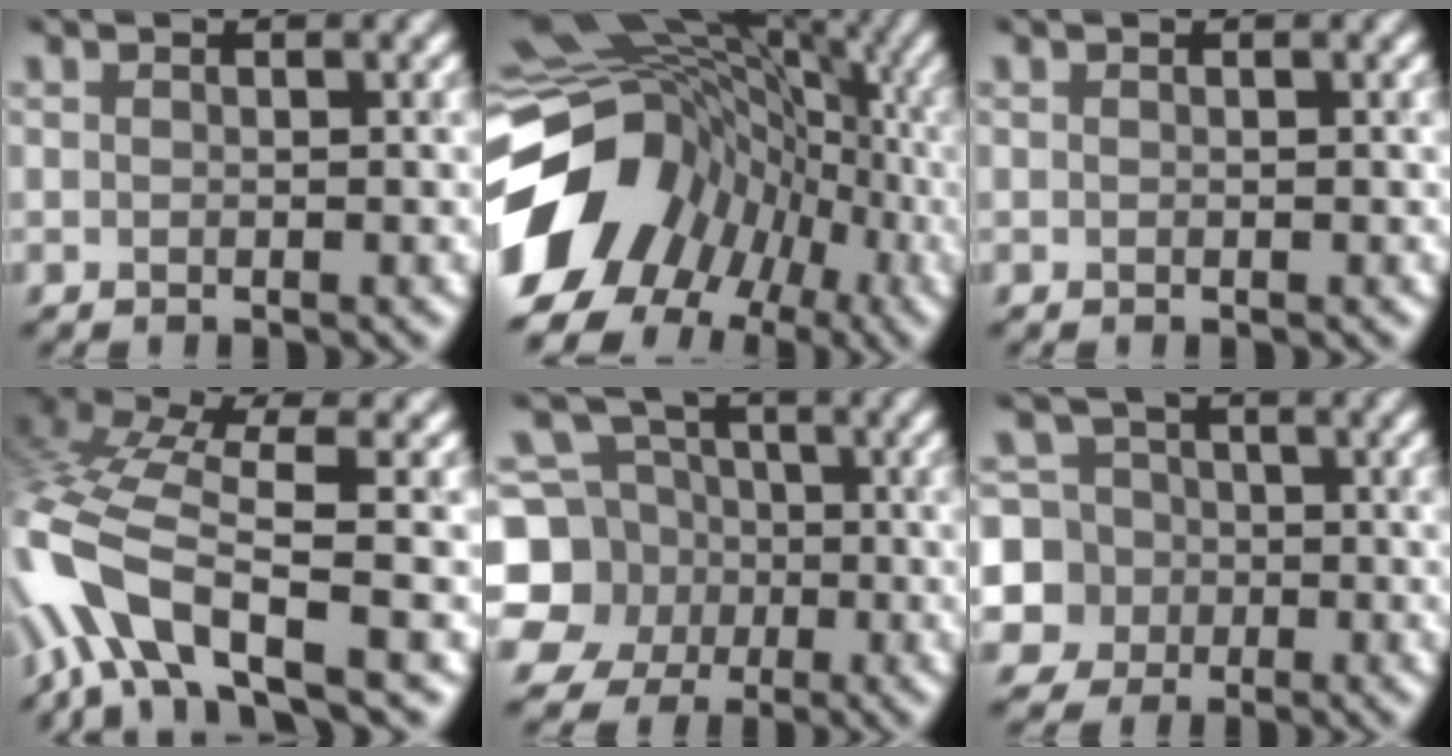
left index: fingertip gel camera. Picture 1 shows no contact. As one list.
[{"total": 15.2, "force": [-4.2, 12.3, 7.9], "torque": [-0.188, -0.005, -0.085]}, {"total": 0.0}, {"total": 9.7, "force": [-3.5, 3.9, 8.2], "torque": [-0.176, 0.011, -0.086]}, {"total": 9.1, "force": [-1.1, 8.4, 3.3], "torque": [-0.093, 0.010, -0.052]}, {"total": 8.7, "force": [-1.4, 8.3, 2.1], "torque": [-0.056, 0.014, -0.057]}]